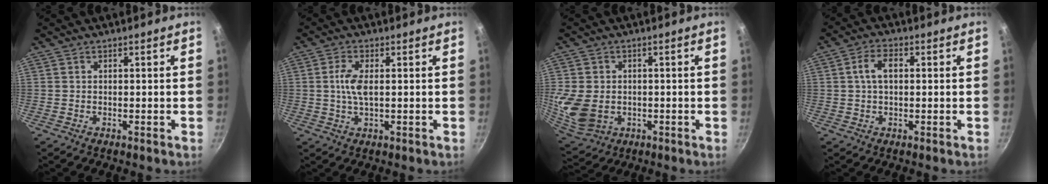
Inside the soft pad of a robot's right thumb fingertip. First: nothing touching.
{"total": 4.8, "force": [0.6, 2.0, 4.3], "torque": [-0.095, 0.003, 0.011]}
{"total": 12.0, "force": [-0.9, 9.2, 7.6], "torque": [-0.156, -0.013, -0.006]}
{"total": 4.9, "force": [0.8, 2.9, 3.9], "torque": [-0.069, 0.012, 0.011]}